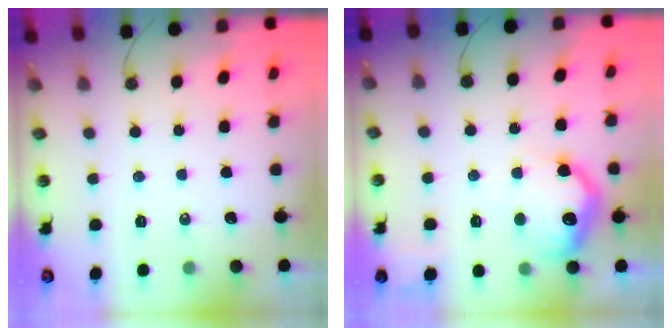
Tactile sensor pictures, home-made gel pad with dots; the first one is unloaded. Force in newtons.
{"total": 13.9, "press": 13.8, "slide": 0.9}